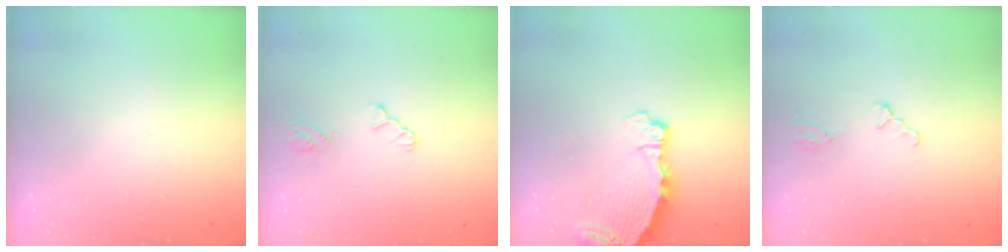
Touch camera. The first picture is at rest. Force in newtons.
{"total": 2.2, "press": 2.2, "slide": 0.3}
{"total": 4.4, "press": 4.3, "slide": 0.7}
{"total": 0.6, "press": 0.6, "slide": 0.2}